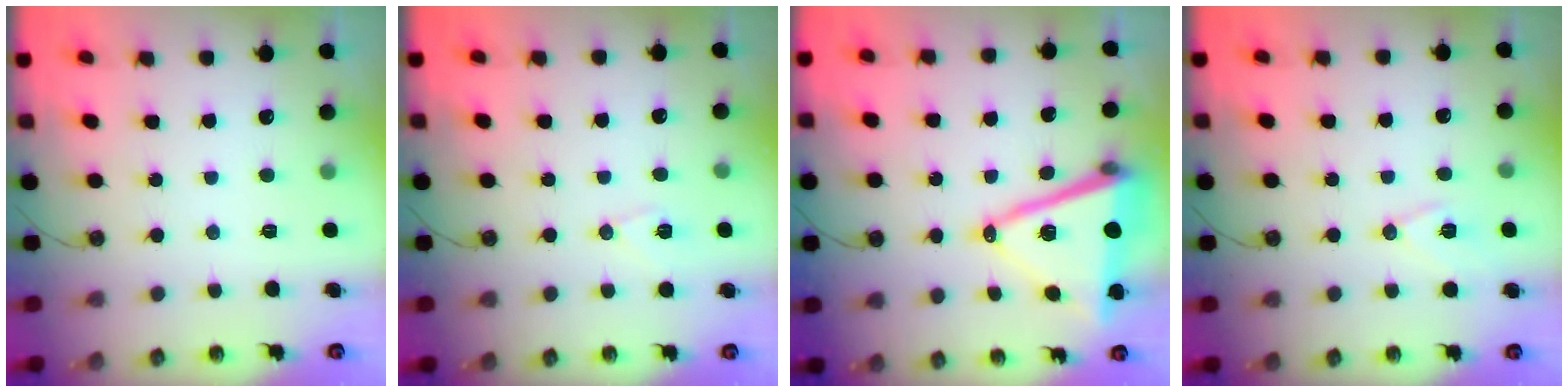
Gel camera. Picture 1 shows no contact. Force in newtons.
{"total": 7.2, "press": 6.8, "slide": 2.1}
{"total": 15.1, "press": 14.6, "slide": 4.0}
{"total": 8.2, "press": 7.4, "slide": 3.5}